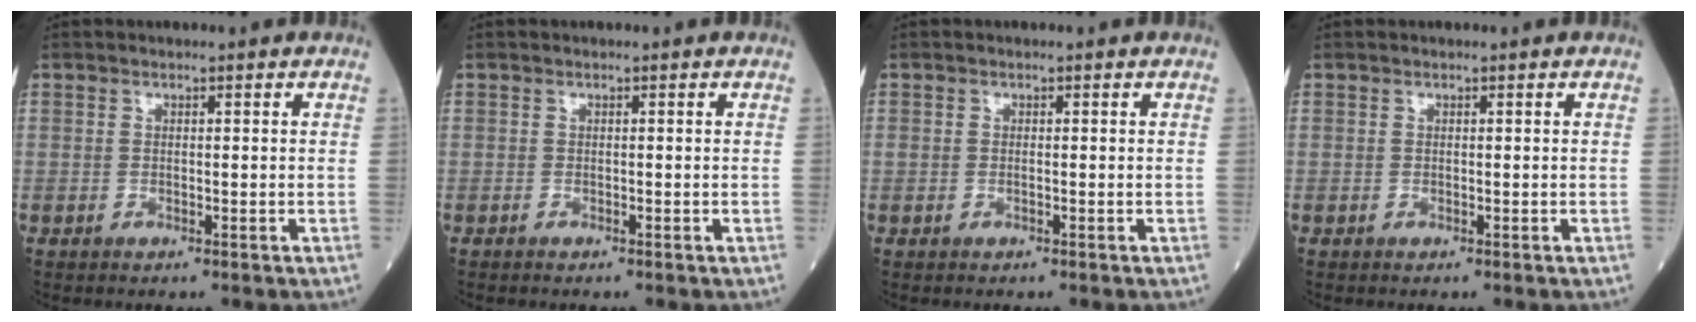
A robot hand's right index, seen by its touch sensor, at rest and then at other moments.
{"total": 0.0}
{"total": 0.5, "force": [-0.1, 0.3, 0.4], "torque": [-0.010, 0.002, 0.003]}
{"total": 0.0}